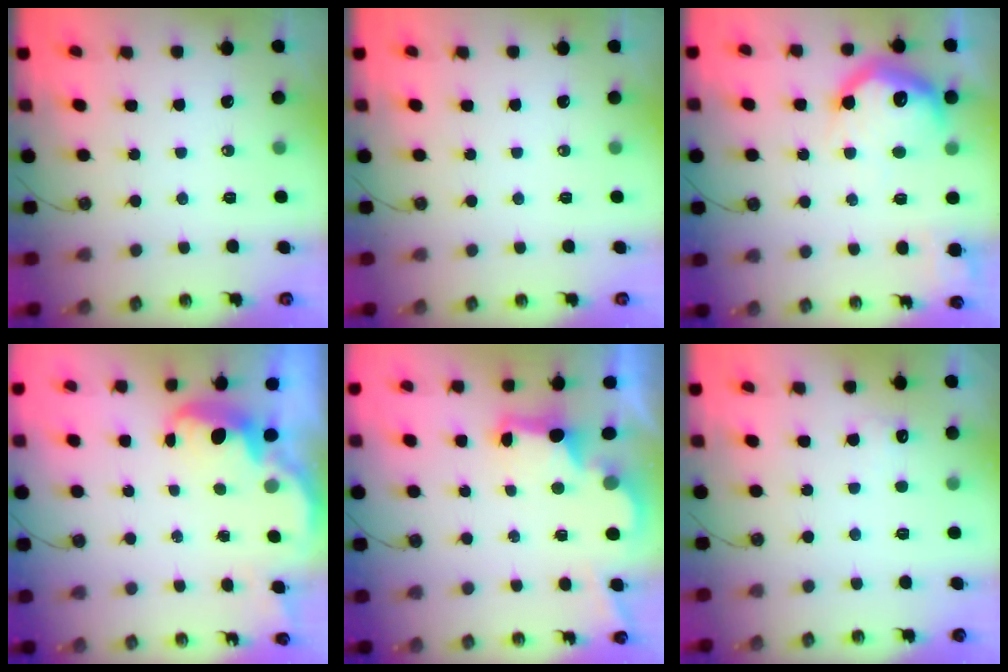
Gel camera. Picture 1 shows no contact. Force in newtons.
{"total": 0.0}
{"total": 17.0, "press": 17.0, "slide": 1.4}
{"total": 2.5, "press": 2.4, "slide": 0.7}
{"total": 2.9, "press": 2.8, "slide": 0.9}
{"total": 4.3, "press": 4.2, "slide": 1.1}